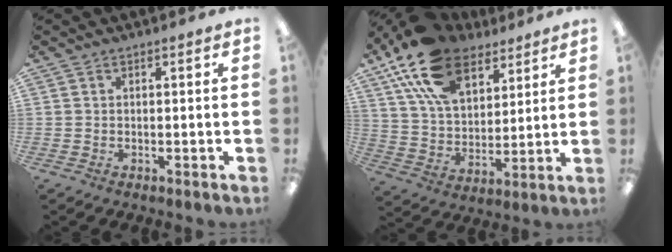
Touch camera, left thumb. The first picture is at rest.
{"total": 19.3, "force": [12.0, 11.0, 10.4], "torque": [-0.192, -0.044, 0.219]}